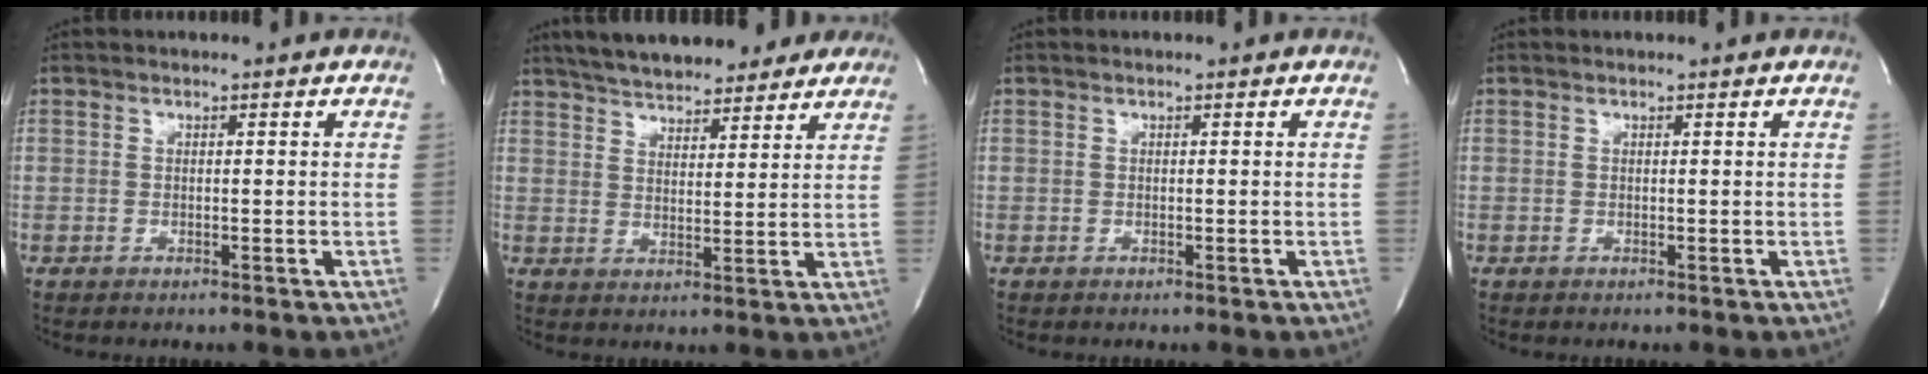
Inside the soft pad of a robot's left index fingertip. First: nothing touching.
{"total": 17.2, "force": [14.8, 5.4, 7.1], "torque": [-0.115, 0.029, 0.209]}
{"total": 0.0}
{"total": 0.8, "force": [0.8, -0.1, 0.0], "torque": [-0.006, 0.002, 0.009]}